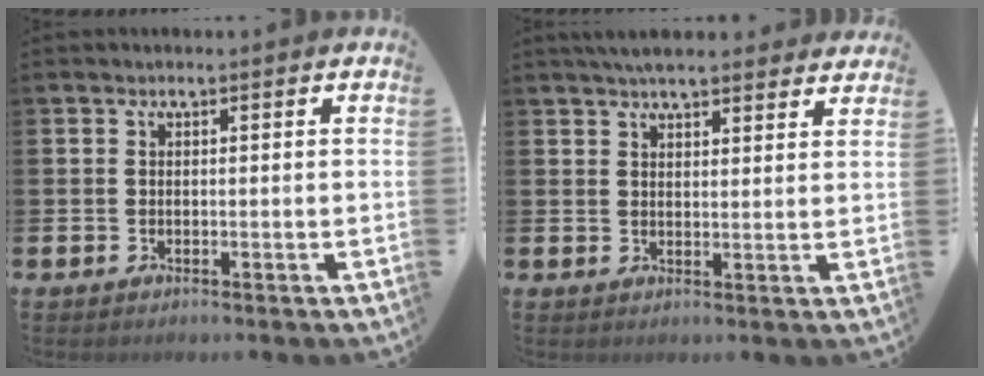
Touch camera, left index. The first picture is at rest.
{"total": 4.5, "force": [4.3, 0.8, 1.1], "torque": [-0.023, -0.015, 0.077]}